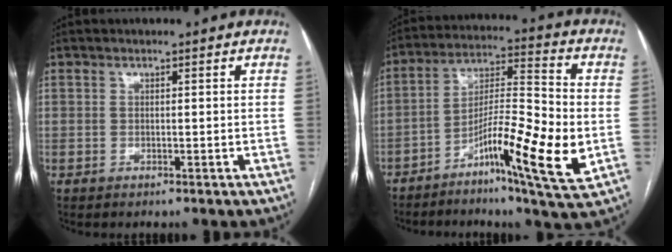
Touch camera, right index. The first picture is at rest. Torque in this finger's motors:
{"motor_torque": [1.12, -1.02, 0.46, 0.14]}